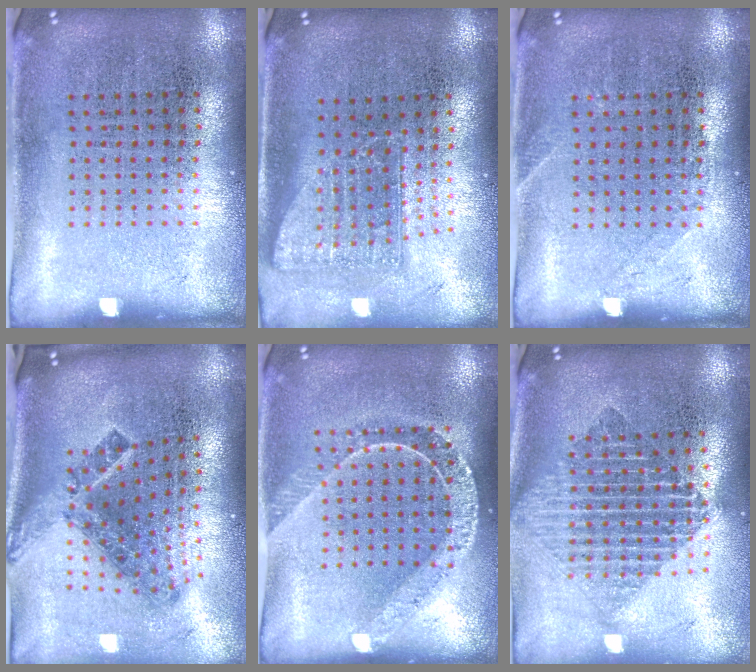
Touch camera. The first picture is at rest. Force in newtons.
{"total": 1.7, "press": 1.2, "slide": 1.1}
{"total": 0.9, "press": 0.9, "slide": 0.2}
{"total": 2.0, "press": 1.4, "slide": 1.4}
{"total": 1.8, "press": 1.5, "slide": 0.9}
{"total": 1.9, "press": 1.6, "slide": 1.1}